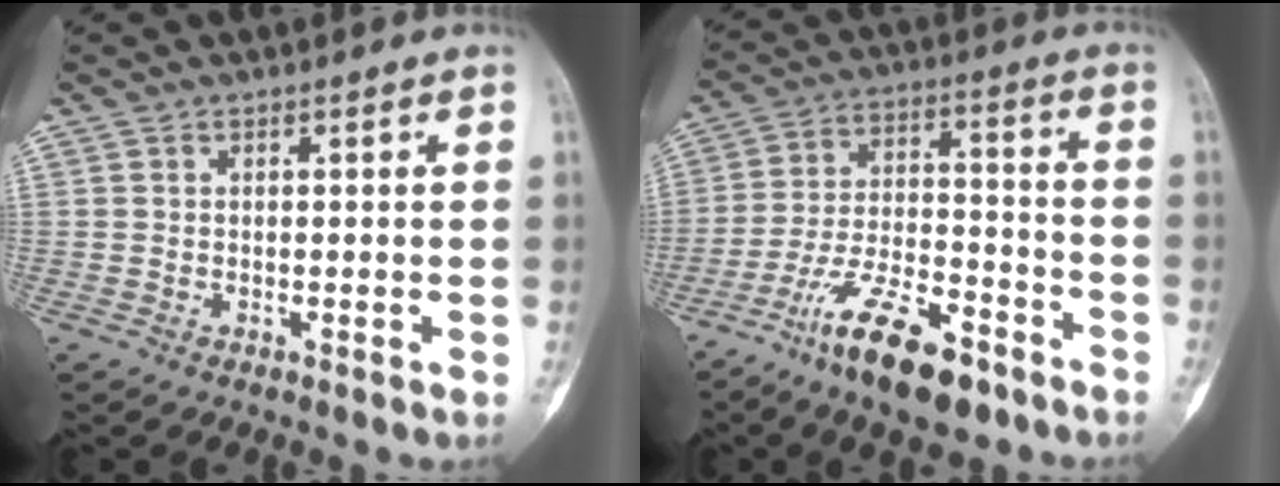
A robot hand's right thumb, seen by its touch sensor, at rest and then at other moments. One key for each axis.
{"total": 15.3, "fx": -10.0, "fy": 5.5, "fz": 10.2, "tx": -0.173, "ty": 0.063, "tz": -0.179}